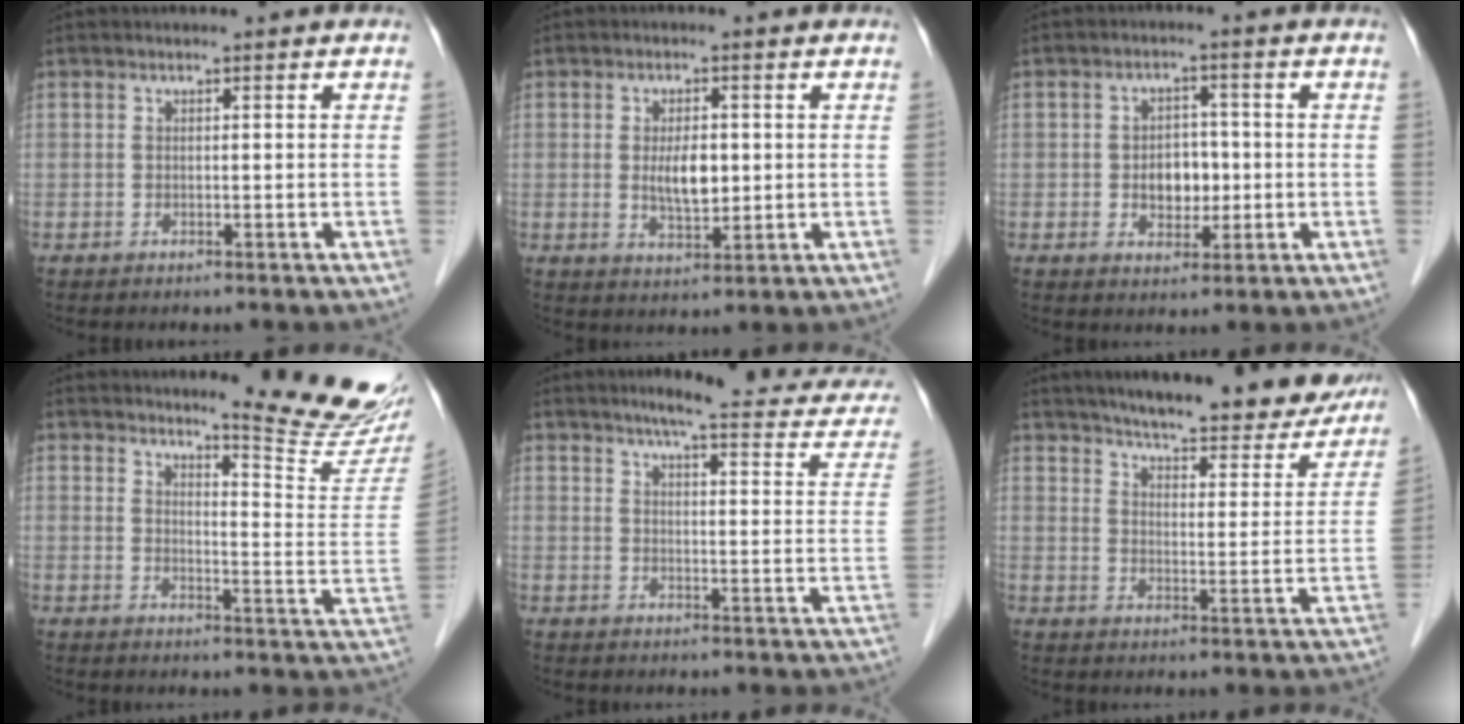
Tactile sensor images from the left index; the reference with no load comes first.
{"total": 4.9, "force": [0.3, 2.1, 4.5], "torque": [-0.084, -0.003, 0.010]}
{"total": 4.9, "force": [-0.5, 3.5, 3.4], "torque": [-0.055, 0.010, -0.004]}
{"total": 13.1, "force": [12.4, -1.3, 4.1], "torque": [-0.051, -0.102, 0.145]}
{"total": 16.8, "force": [14.2, 2.6, 8.7], "torque": [-0.092, -0.009, 0.153]}
{"total": 21.9, "force": [19.2, 4.4, 9.7], "torque": [-0.125, -0.018, 0.239]}